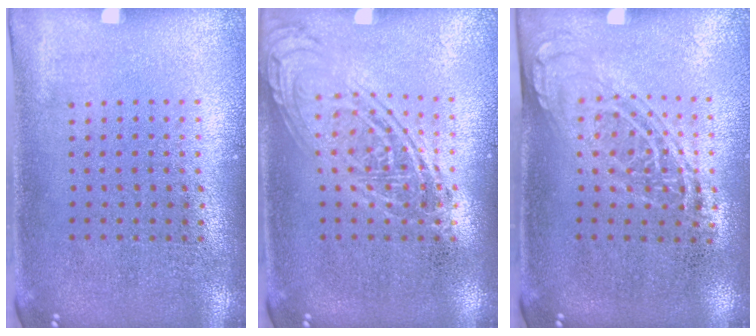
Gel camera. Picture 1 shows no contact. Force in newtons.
{"total": 2.6, "press": 2.6, "slide": 0.3}
{"total": 1.4, "press": 1.1, "slide": 0.8}